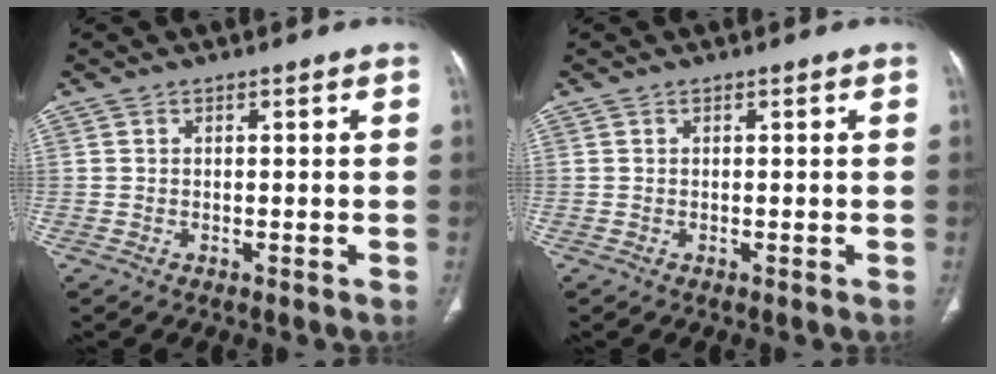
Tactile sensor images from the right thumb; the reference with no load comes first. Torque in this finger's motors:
{"motor_torque": [0.00, 0.00, -0.27, 0.27, 0.01]}